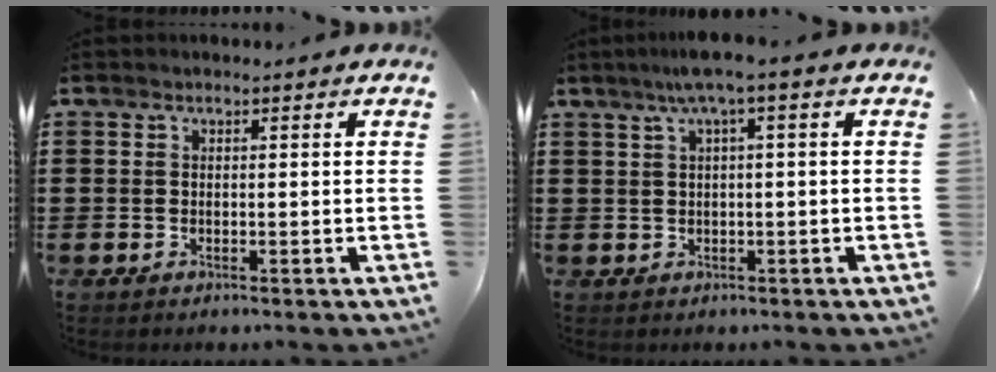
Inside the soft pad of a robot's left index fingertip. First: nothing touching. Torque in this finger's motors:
{"motor_torque": [1.30, -0.83, 0.53, 0.14]}